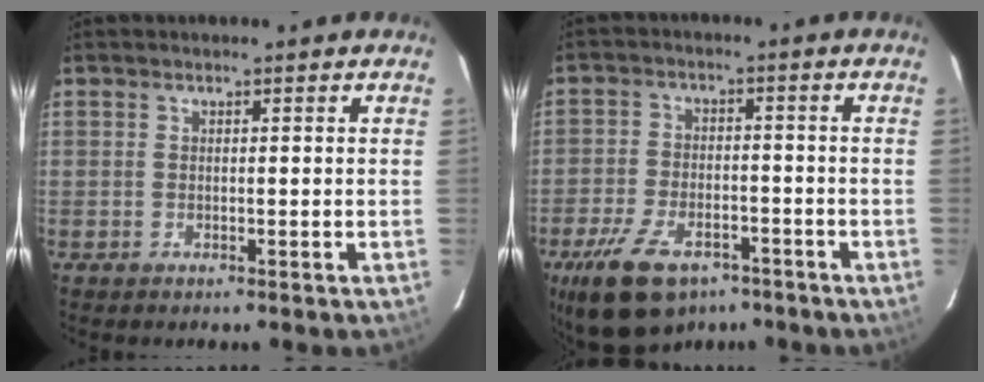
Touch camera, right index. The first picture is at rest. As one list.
[{"total": 14.2, "force": [-9.2, 7.2, 8.1], "torque": [-0.184, -0.016, -0.156]}]